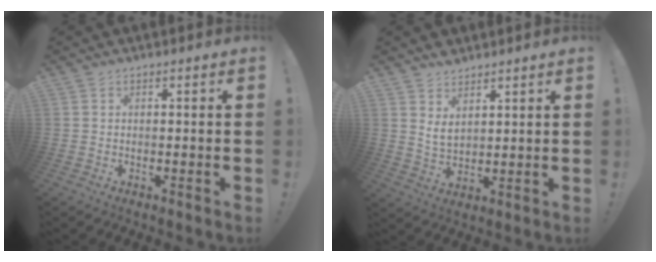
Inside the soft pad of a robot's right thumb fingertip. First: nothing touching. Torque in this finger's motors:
{"motor_torque": [0.01, 0.08, 0.06, -0.06, 0.08]}